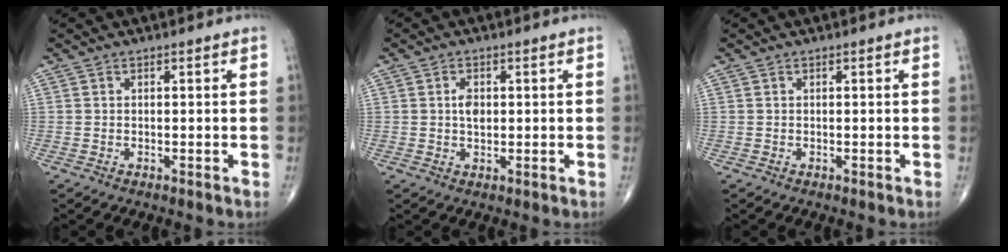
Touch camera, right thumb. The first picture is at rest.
{"total": 2.7, "force": [0.4, 1.7, 2.1], "torque": [-0.032, -0.001, 0.006]}
{"total": 0.0}